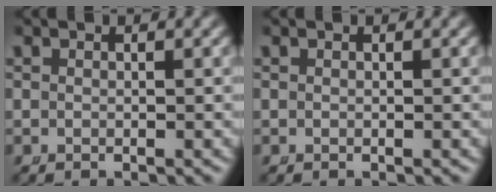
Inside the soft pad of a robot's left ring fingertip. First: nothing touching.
{"total": 0.0}